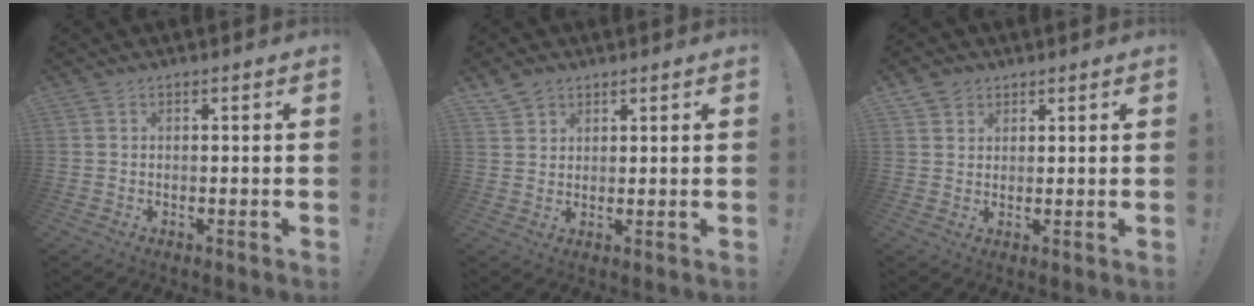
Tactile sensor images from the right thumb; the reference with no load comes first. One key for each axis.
{"total": 4.1, "fx": 3.0, "fy": 2.6, "fz": 0.9, "tx": -0.020, "ty": -0.013, "tz": 0.057}
{"total": 3.0, "fx": 1.9, "fy": 2.4, "fz": 0.2, "tx": -0.005, "ty": -0.006, "tz": 0.035}